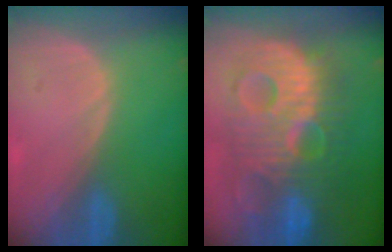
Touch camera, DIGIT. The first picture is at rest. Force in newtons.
{"total": 13.6, "press": 13.5, "slide": 1.2}